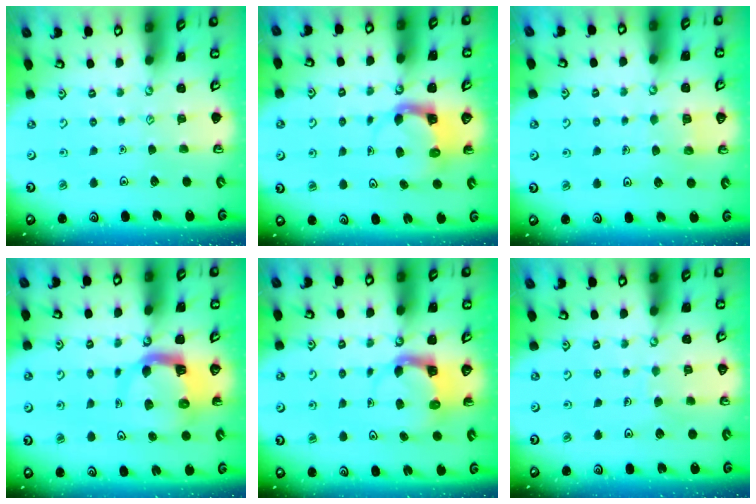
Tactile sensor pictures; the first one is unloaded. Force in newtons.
{"total": 3.9, "press": 3.9, "slide": 0.4}
{"total": 3.7, "press": 3.7, "slide": 0.2}
{"total": 7.9, "press": 7.9, "slide": 1.1}
{"total": 4.0, "press": 3.9, "slide": 0.4}
{"total": 4.3, "press": 4.2, "slide": 0.4}